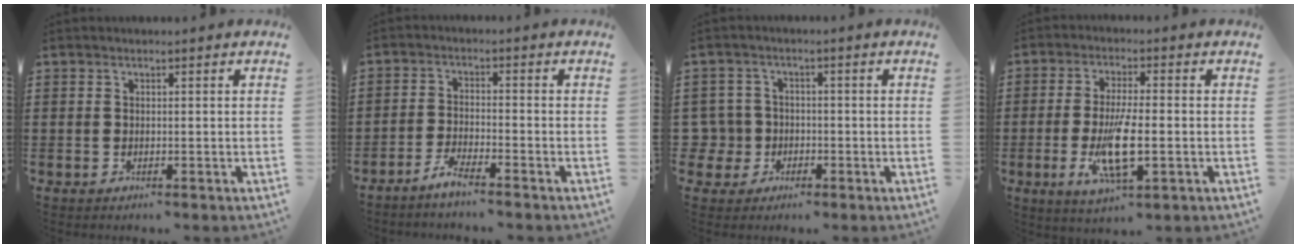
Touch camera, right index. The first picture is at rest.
{"total": 3.0, "force": [-2.8, -0.2, 1.1], "torque": [-0.027, 0.003, -0.058]}
{"total": 4.5, "force": [-1.1, 4.3, 0.6], "torque": [-0.052, 0.001, -0.030]}
{"total": 8.9, "force": [-2.1, 2.6, 8.3], "torque": [-0.166, -0.014, -0.036]}